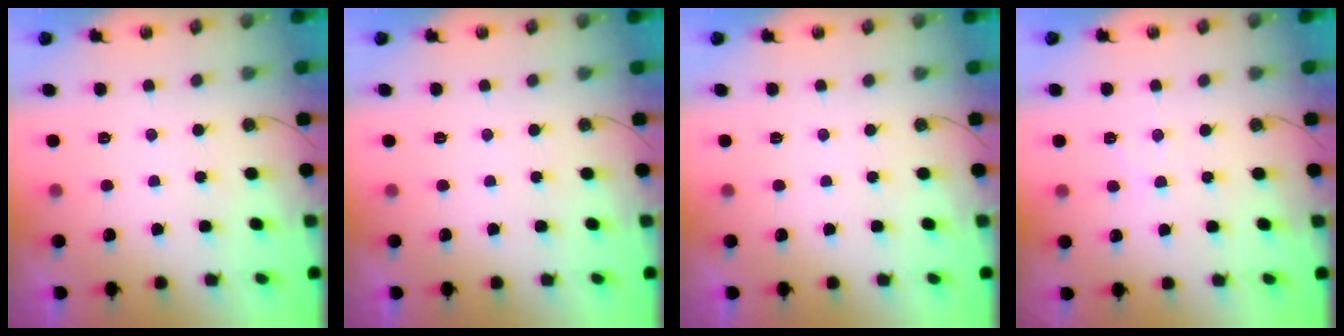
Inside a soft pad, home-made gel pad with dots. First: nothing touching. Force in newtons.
{"total": 0.0}
{"total": 0.0}
{"total": 4.7, "press": 4.7, "slide": 0.7}